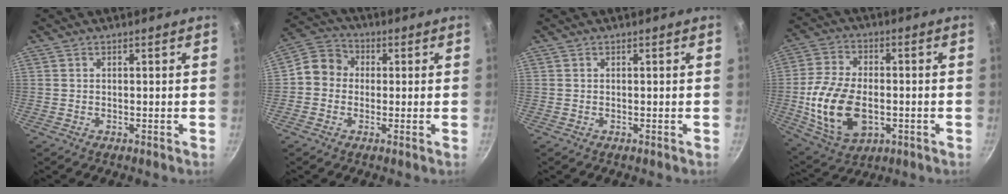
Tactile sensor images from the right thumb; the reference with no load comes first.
{"total": 7.1, "force": [-0.1, 6.4, 3.1], "torque": [-0.030, 0.017, -0.028]}
{"total": 0.0}
{"total": 16.4, "force": [-2.8, 10.2, 12.5], "torque": [-0.228, 0.011, -0.042]}